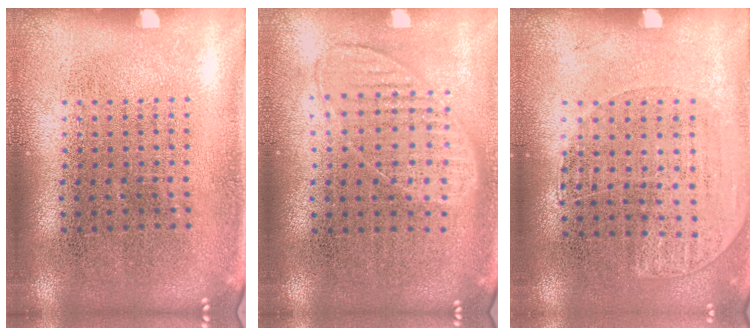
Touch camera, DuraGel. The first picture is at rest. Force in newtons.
{"total": 0.9, "press": 0.9, "slide": 0.4}
{"total": 1.1, "press": 1.0, "slide": 0.5}